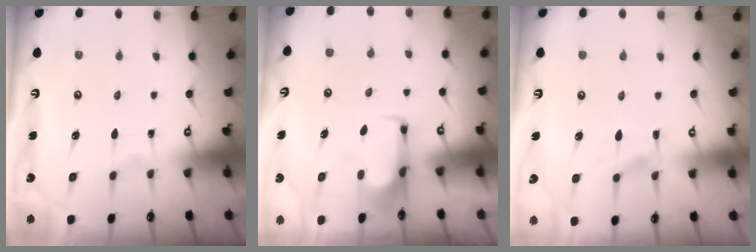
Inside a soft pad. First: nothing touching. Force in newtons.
{"total": 2.2, "press": 2.1, "slide": 0.4}
{"total": 1.5, "press": 0.9, "slide": 1.2}